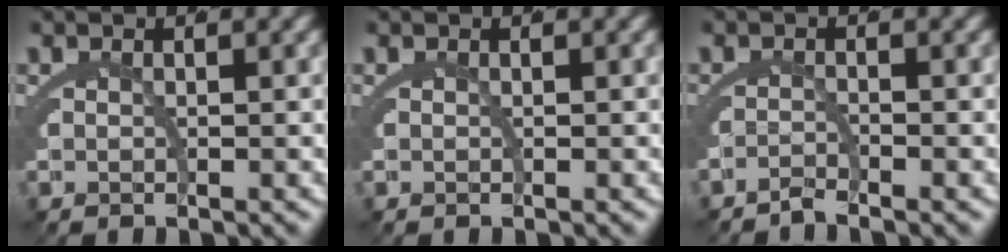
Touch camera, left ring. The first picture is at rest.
{"total": 0.0}
{"total": 1.5, "force": [-1.4, -0.5, 0.3], "torque": [-0.003, -0.004, -0.026]}